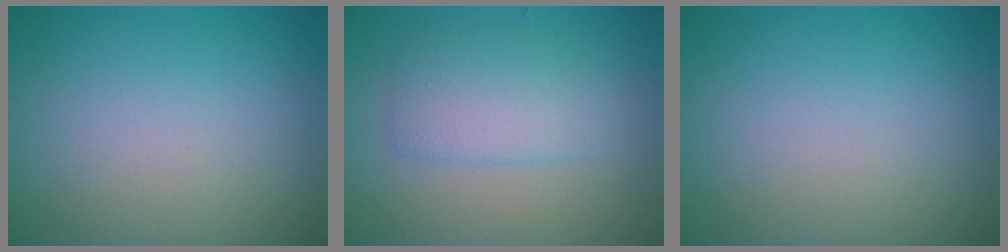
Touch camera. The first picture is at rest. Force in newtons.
{"total": 2.3, "press": 2.3, "slide": 0.1}
{"total": 0.0}